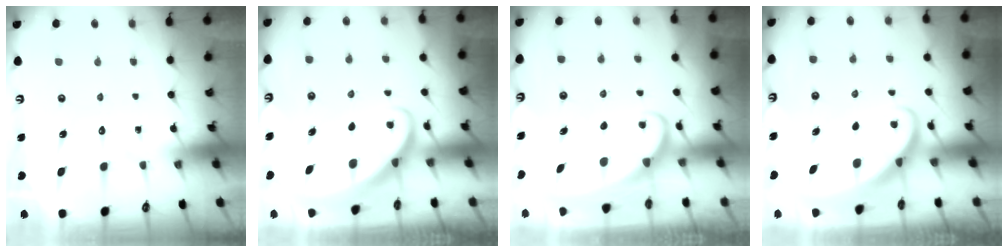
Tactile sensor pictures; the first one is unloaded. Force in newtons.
{"total": 2.9, "press": 2.9, "slide": 0.2}
{"total": 1.9, "press": 1.9, "slide": 0.3}
{"total": 2.4, "press": 2.4, "slide": 0.2}